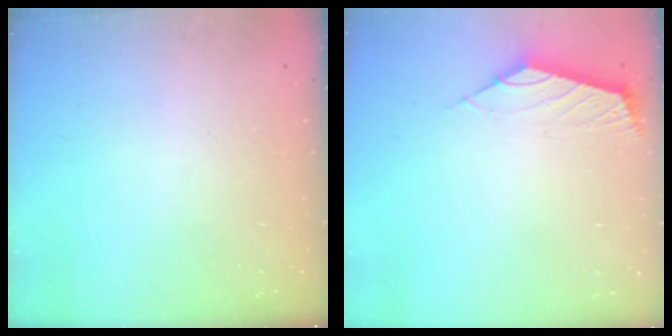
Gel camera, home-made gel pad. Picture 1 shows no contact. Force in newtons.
{"total": 2.5, "press": 2.4, "slide": 0.6}